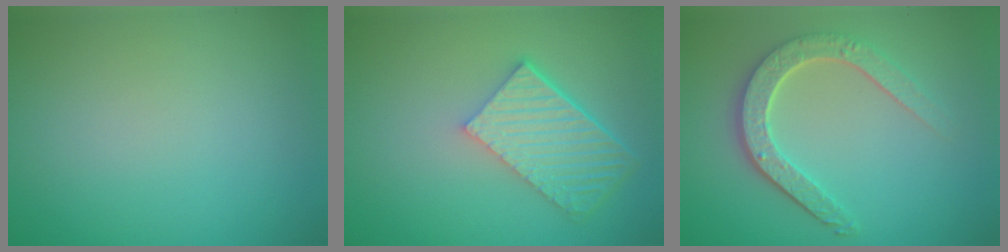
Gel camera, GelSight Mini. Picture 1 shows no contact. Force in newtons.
{"total": 5.9, "press": 4.2, "slide": 4.2}
{"total": 4.7, "press": 3.7, "slide": 2.9}